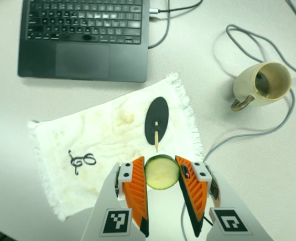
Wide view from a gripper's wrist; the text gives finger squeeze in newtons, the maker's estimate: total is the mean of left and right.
{"total": 10.2, "left": 10.1, "right": 10.2}